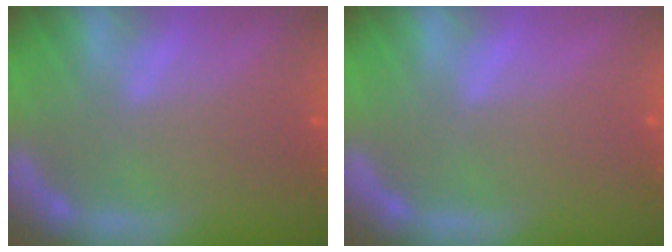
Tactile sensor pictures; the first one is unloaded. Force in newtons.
{"total": 0.0}